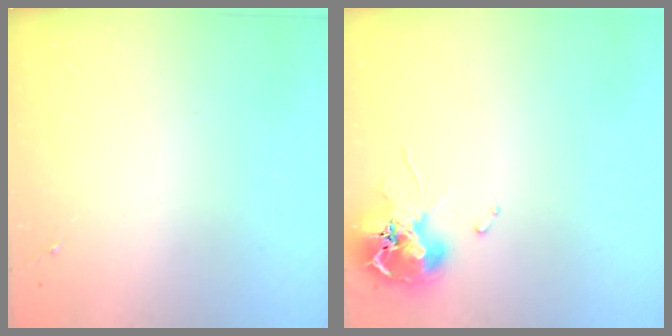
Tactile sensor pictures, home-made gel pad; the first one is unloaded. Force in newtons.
{"total": 12.3, "press": 12.2, "slide": 1.6}